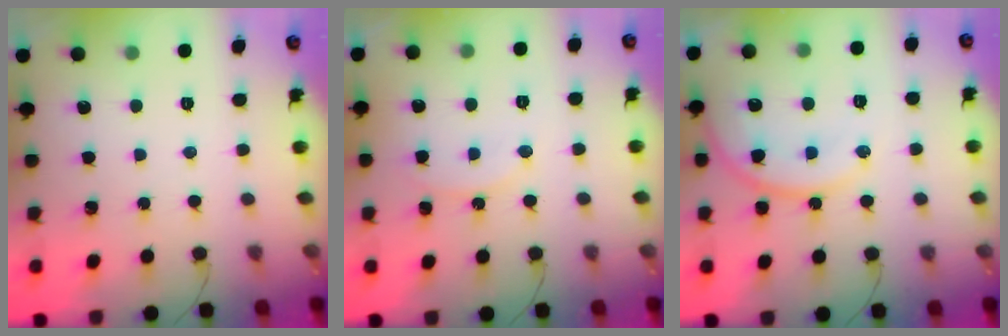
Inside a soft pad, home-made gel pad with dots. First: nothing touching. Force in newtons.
{"total": 7.8, "press": 7.8, "slide": 0.5}
{"total": 15.0, "press": 14.9, "slide": 1.3}